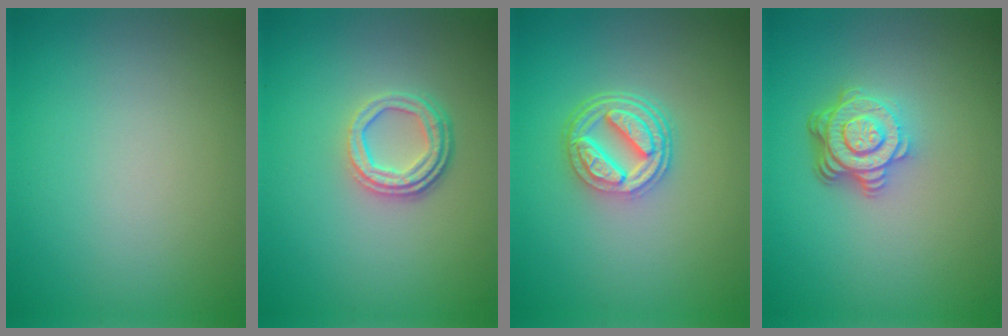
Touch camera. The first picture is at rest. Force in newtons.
{"total": 3.4, "press": 2.6, "slide": 2.3}
{"total": 4.7, "press": 3.6, "slide": 3.1}
{"total": 4.7, "press": 3.4, "slide": 3.3}